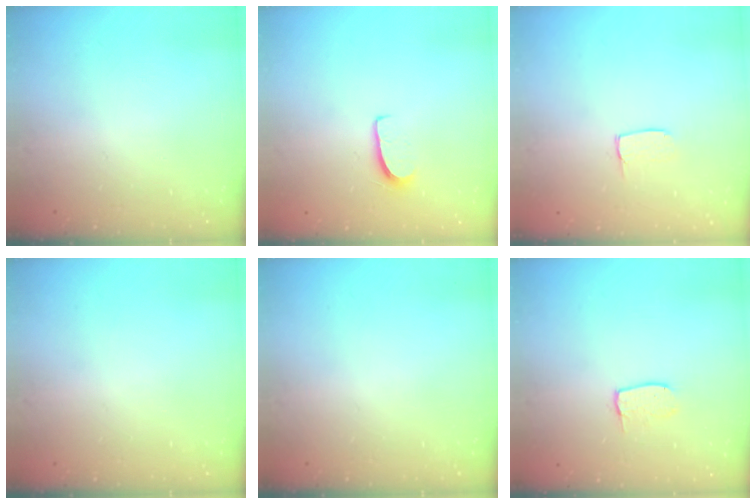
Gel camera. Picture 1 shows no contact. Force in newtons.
{"total": 5.8, "press": 5.8, "slide": 0.5}
{"total": 4.4, "press": 4.4, "slide": 0.3}
{"total": 0.0}
{"total": 0.0}
{"total": 3.8, "press": 3.8, "slide": 0.3}